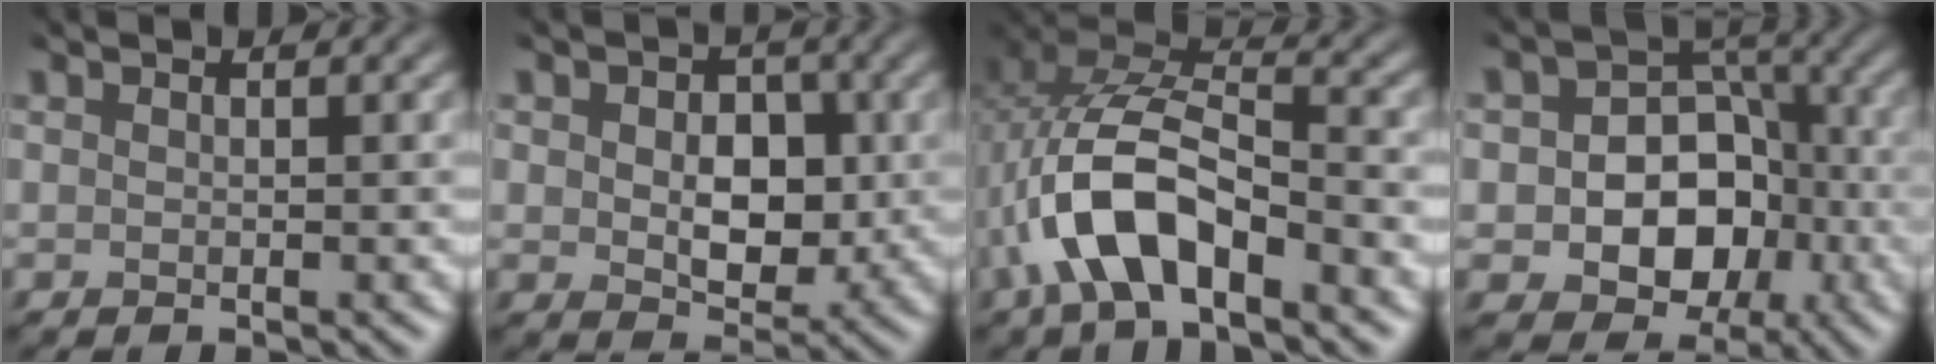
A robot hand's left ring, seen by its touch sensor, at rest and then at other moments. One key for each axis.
{"total": 4.0, "fx": -1.3, "fy": 2.9, "fz": 2.5, "tx": -0.064, "ty": -0.025, "tz": 0.009}
{"total": 7.4, "fx": -5.3, "fy": 2.4, "fz": 4.5, "tx": -0.133, "ty": -0.010, "tz": -0.071}
{"total": 7.5, "fx": -4.0, "fy": 5.5, "fz": 3.2, "tx": -0.042, "ty": -0.020, "tz": -0.047}